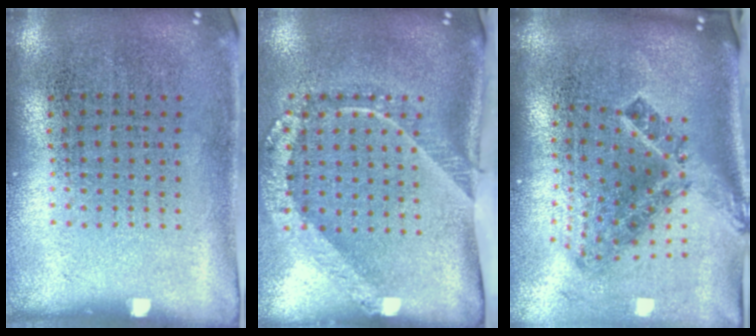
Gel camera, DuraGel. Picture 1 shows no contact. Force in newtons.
{"total": 2.4, "press": 1.6, "slide": 1.8}
{"total": 2.2, "press": 1.4, "slide": 1.7}